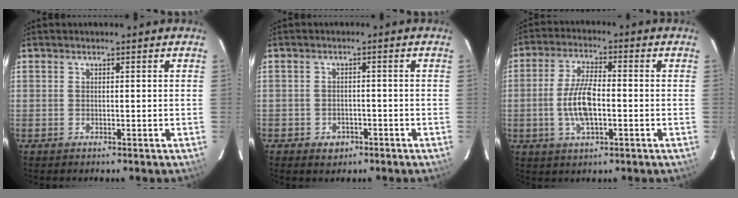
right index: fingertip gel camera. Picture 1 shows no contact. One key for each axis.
{"total": 3.6, "fx": -1.9, "fy": 2.9, "fz": 0.8, "tx": -0.027, "ty": 0.008, "tz": -0.024}
{"total": 8.6, "fx": -1.7, "fy": 3.3, "fz": 7.8, "tx": -0.160, "ty": 0.006, "tz": -0.032}